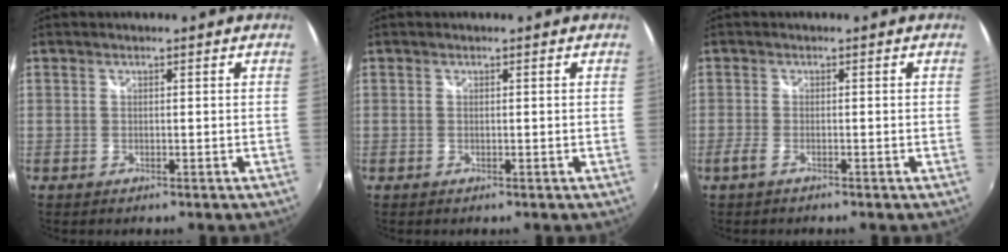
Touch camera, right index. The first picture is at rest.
{"total": 0.0}
{"total": 1.9, "force": [-1.3, 0.3, 1.3], "torque": [-0.030, -0.005, -0.028]}